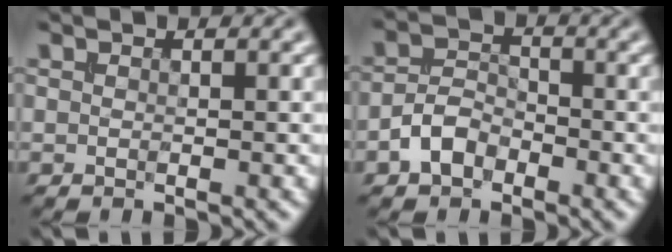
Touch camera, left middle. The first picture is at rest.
{"total": 3.0, "force": [-1.7, 1.9, 1.5], "torque": [-0.024, 0.010, -0.039]}